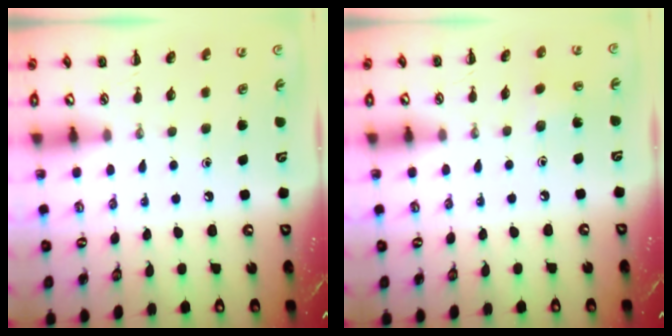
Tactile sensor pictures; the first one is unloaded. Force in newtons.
{"total": 5.3, "press": 5.1, "slide": 1.4}